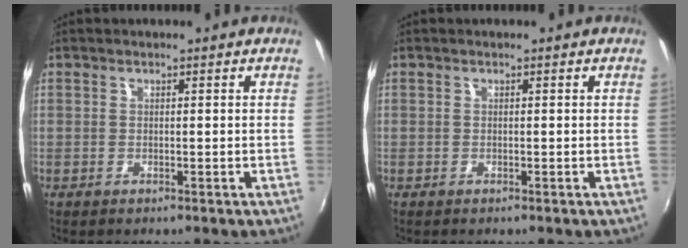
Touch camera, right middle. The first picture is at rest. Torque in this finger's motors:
{"motor_torque": [-0.30, 0.07, -0.04, 0.00]}